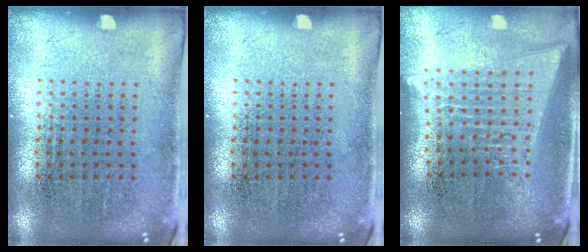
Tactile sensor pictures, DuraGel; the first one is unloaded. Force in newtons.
{"total": 0.0}
{"total": 1.8, "press": 1.6, "slide": 0.9}